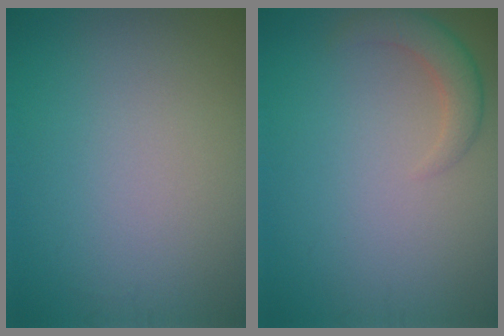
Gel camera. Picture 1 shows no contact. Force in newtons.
{"total": 2.6, "press": 2.6, "slide": 0.3}